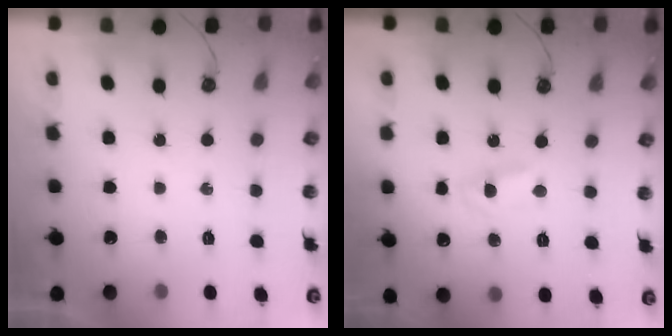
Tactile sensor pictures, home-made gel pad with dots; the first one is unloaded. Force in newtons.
{"total": 1.6, "press": 1.6, "slide": 0.3}